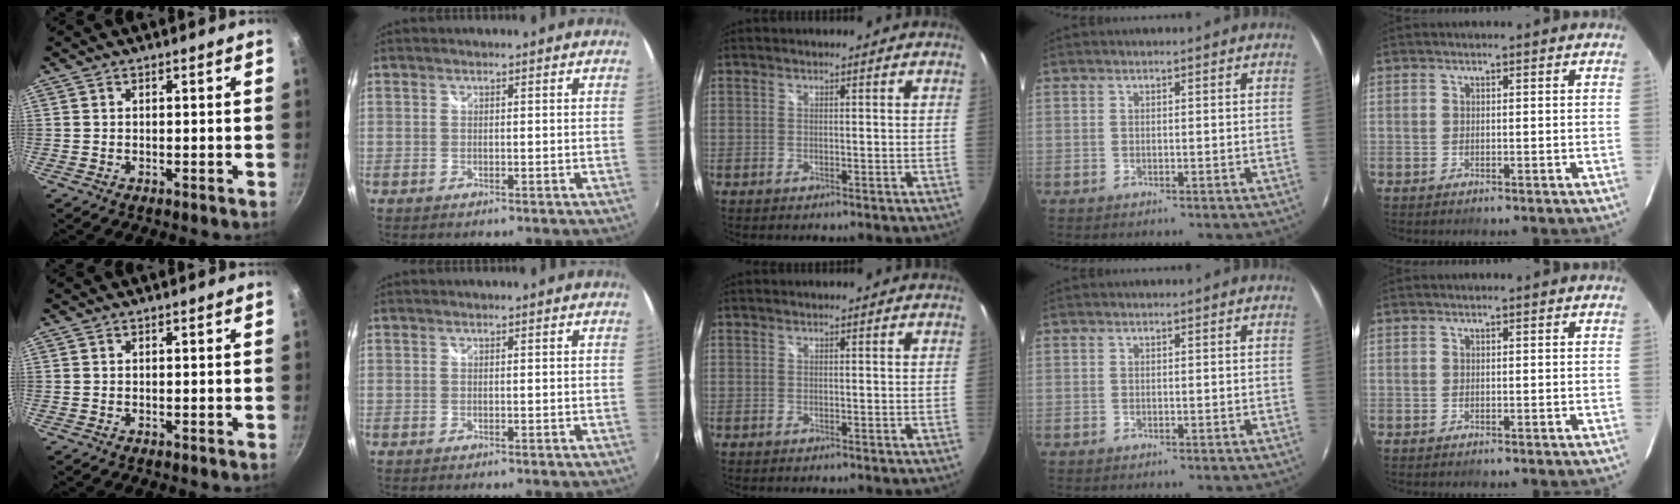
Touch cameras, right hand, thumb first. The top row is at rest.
{}